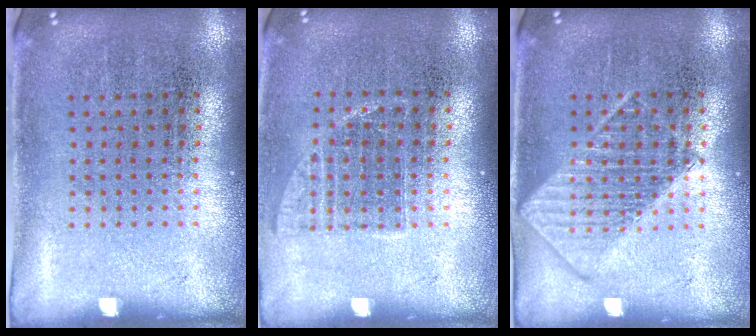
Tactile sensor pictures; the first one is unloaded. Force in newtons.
{"total": 0.9, "press": 0.8, "slide": 0.4}
{"total": 2.5, "press": 2.5, "slide": 0.4}